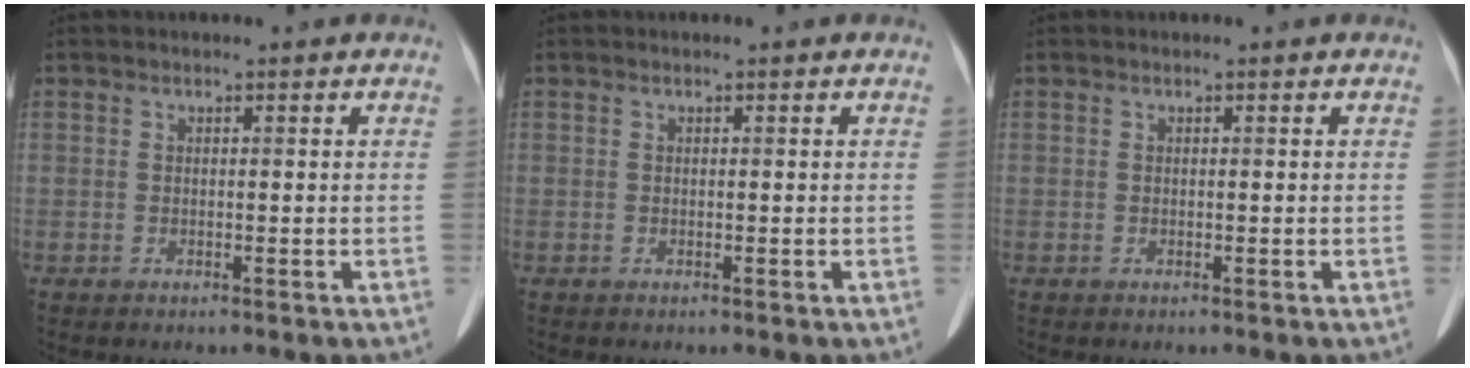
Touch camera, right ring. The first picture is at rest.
{"total": 0.0}
{"total": 0.0}